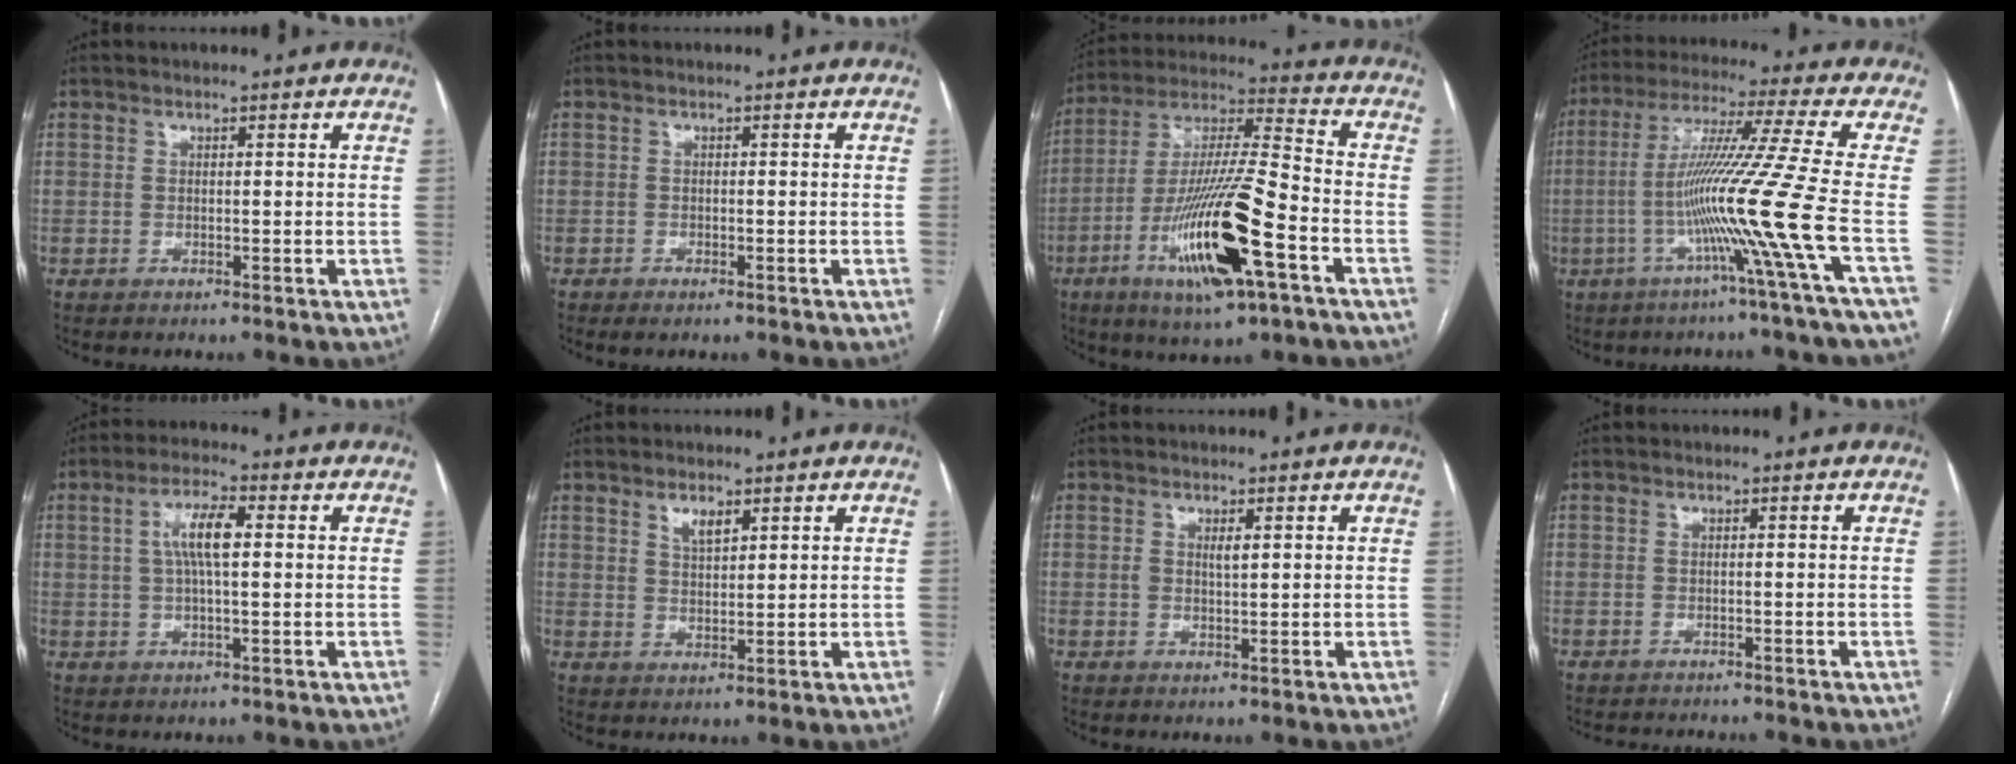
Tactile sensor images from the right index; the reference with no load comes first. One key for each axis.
{"total": 1.5, "fx": -1.0, "fy": 0.8, "fz": 0.8, "tx": -0.014, "ty": 0.001, "tz": -0.008}
{"total": 20.4, "fx": -8.3, "fy": 2.6, "fz": 18.4, "tx": -0.364, "ty": -0.023, "tz": -0.144}
{"total": 15.8, "fx": -4.8, "fy": -4.3, "fz": 14.4, "tx": -0.268, "ty": -0.017, "tz": -0.094}
{"total": 6.7, "fx": 1.0, "fy": 1.5, "fz": 6.5, "tx": -0.128, "ty": 0.016, "tz": 0.019}
{"total": 3.1, "fx": 1.8, "fy": 1.3, "fz": 2.1, "tx": -0.040, "ty": 0.001, "tz": 0.038}
{"total": 2.0, "fx": 0.4, "fy": 0.8, "fz": 1.8, "tx": -0.037, "ty": 0.000, "tz": 0.009}
{"total": 4.5, "fx": -4.1, "fy": 0.9, "fz": 1.4, "tx": -0.016, "ty": -0.005, "tz": -0.058}